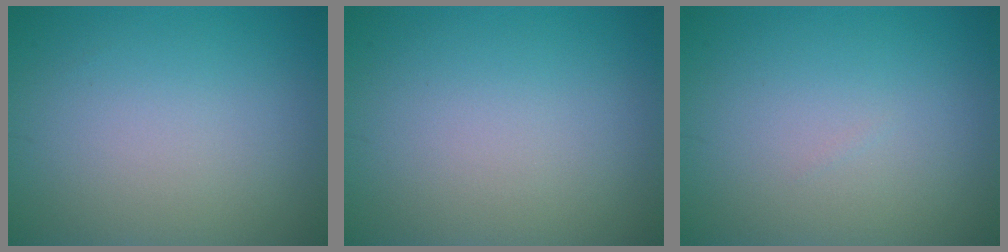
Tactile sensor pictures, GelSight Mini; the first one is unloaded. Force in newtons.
{"total": 0.0}
{"total": 0.0}